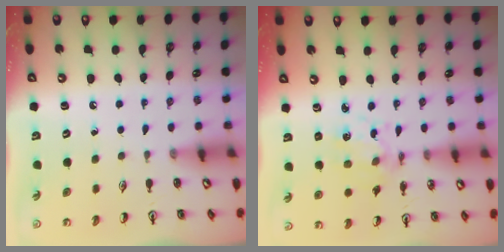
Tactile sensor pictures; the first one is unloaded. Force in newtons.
{"total": 5.2, "press": 5.0, "slide": 1.5}